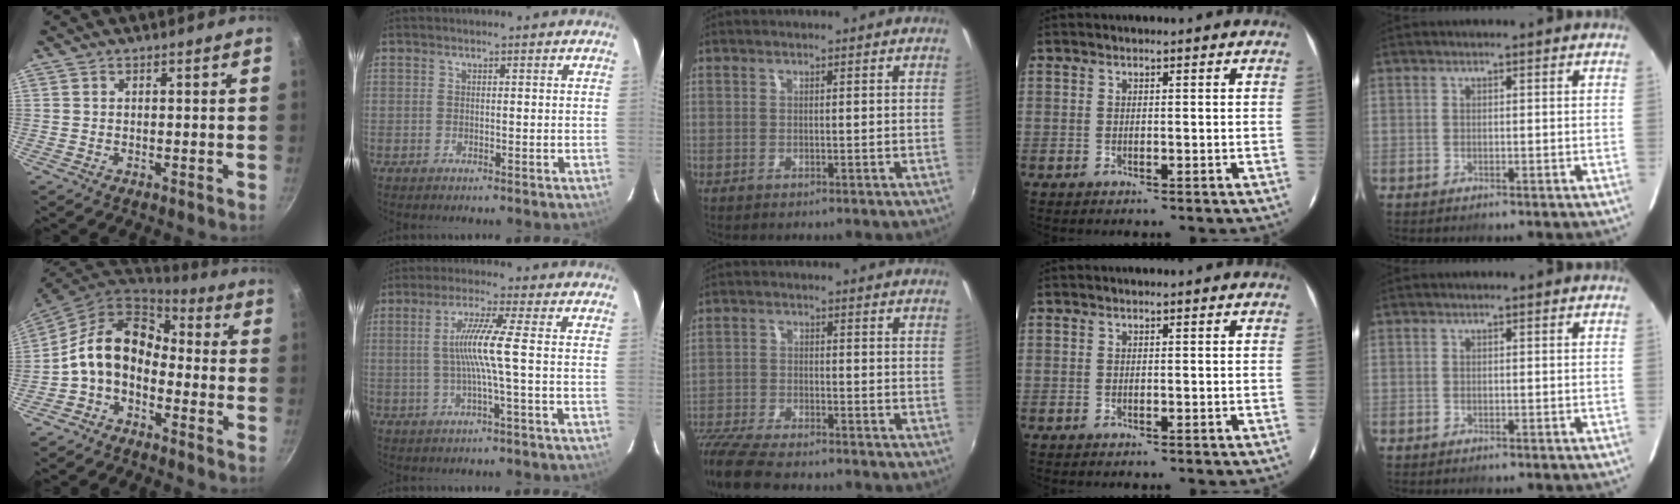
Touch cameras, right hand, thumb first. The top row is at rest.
{"thumb": {"total": 12.5, "force": [-2.3, 8.9, 8.5], "torque": [-0.143, 0.054, -0.060]}, "index": {"total": 7.0, "force": [-0.6, -1.6, 6.8], "torque": [-0.137, -0.003, -0.008]}, "middle": {"total": 12.1, "force": [-10.5, 2.4, 5.5], "torque": [-0.137, -0.037, -0.191]}}